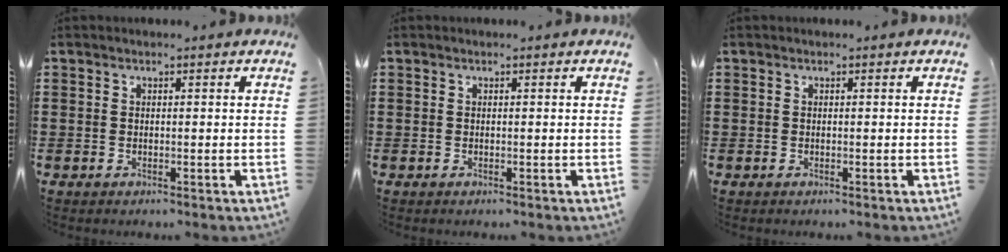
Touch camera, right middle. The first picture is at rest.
{"total": 0.0}
{"total": 0.0}